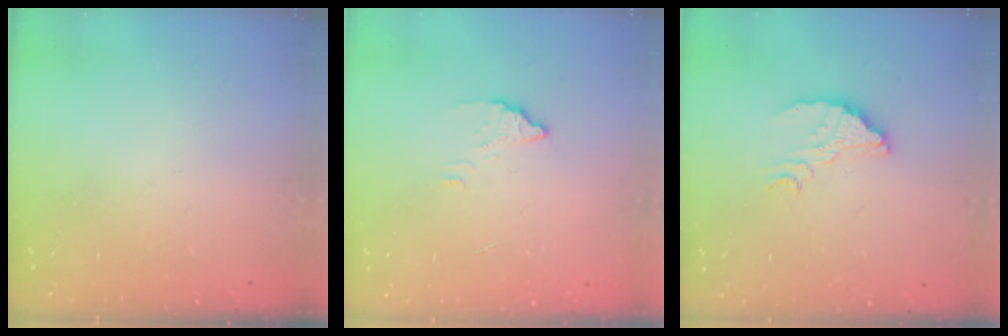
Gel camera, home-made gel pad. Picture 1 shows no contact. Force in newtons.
{"total": 2.8, "press": 2.8, "slide": 0.2}
{"total": 4.9, "press": 4.9, "slide": 0.4}